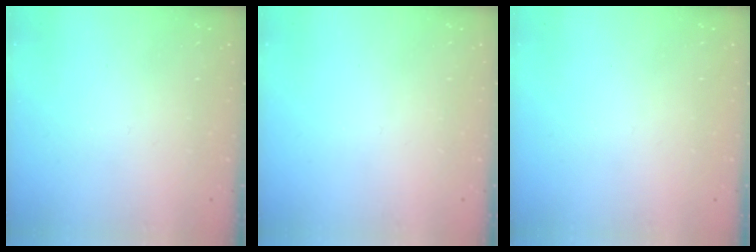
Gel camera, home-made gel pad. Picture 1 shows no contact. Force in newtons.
{"total": 0.0}
{"total": 0.0}